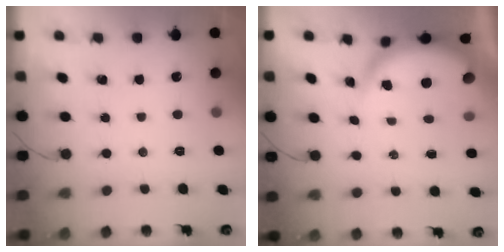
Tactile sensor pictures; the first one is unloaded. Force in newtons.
{"total": 5.1, "press": 5.1, "slide": 0.2}